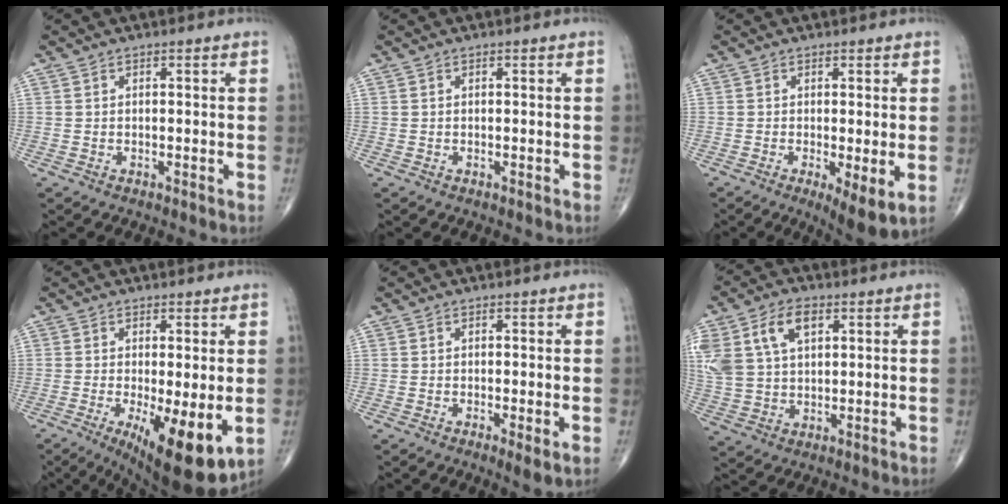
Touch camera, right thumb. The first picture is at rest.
{"total": 0.0}
{"total": 6.3, "force": [-1.3, 1.7, 5.9], "torque": [-0.098, -0.023, -0.019]}
{"total": 12.4, "force": [-3.0, 3.5, 11.5], "torque": [-0.175, -0.029, -0.035]}
{"total": 2.6, "force": [-0.5, 0.5, 2.4], "torque": [-0.047, -0.012, -0.009]}
{"total": 14.4, "force": [5.6, 9.0, 9.7], "torque": [-0.215, 0.002, 0.111]}